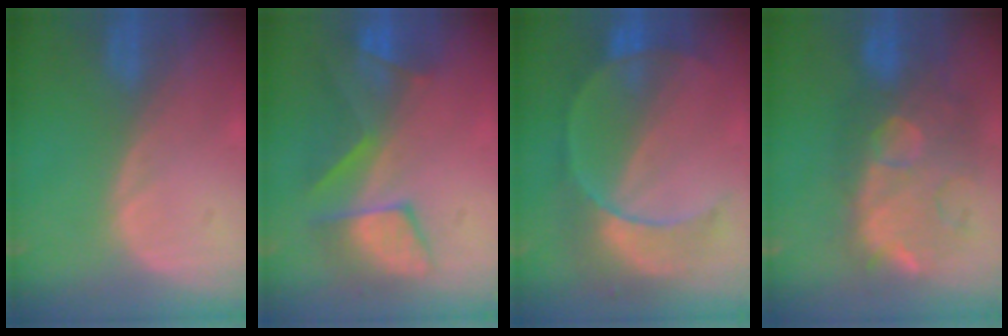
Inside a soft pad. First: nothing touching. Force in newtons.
{"total": 8.0, "press": 7.8, "slide": 1.8}
{"total": 7.7, "press": 7.7, "slide": 0.7}
{"total": 10.8, "press": 10.1, "slide": 3.8}